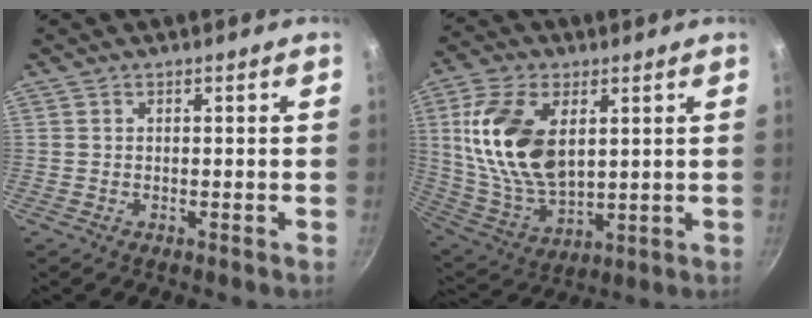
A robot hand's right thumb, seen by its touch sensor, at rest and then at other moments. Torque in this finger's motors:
{"motor_torque": [-0.52, 2.55, 1.56, 0.48, 0.32]}